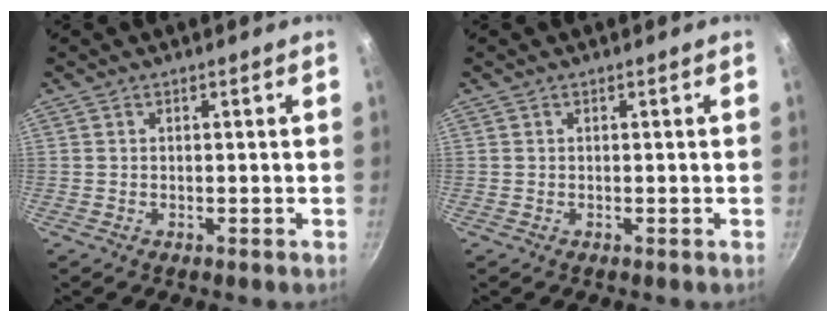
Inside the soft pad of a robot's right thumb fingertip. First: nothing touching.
{"total": 0.0}